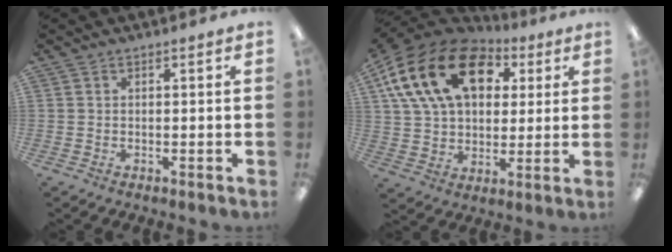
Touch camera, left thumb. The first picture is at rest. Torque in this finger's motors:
{"motor_torque": [2.33, 2.50, 1.48, -1.29, 0.60]}